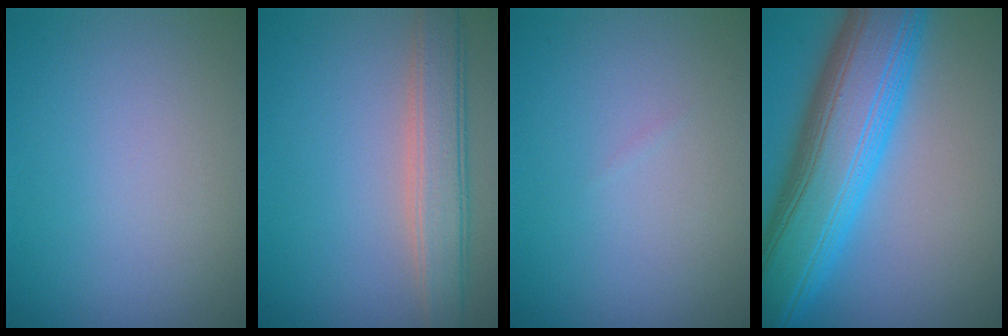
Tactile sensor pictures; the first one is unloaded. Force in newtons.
{"total": 4.3, "press": 4.3, "slide": 0.4}
{"total": 0.0}
{"total": 12.4, "press": 12.4, "slide": 0.2}